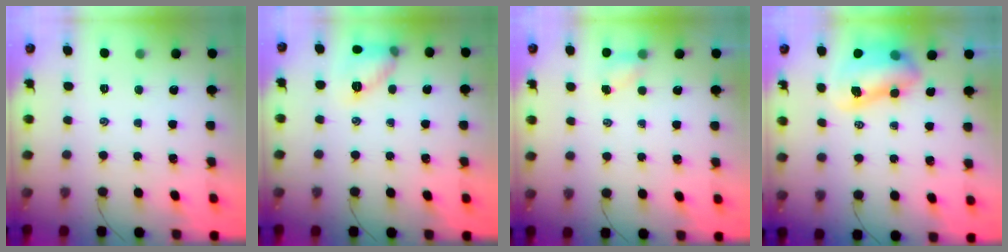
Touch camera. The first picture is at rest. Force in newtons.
{"total": 9.7, "press": 9.6, "slide": 1.1}
{"total": 3.6, "press": 3.5, "slide": 1.1}
{"total": 9.9, "press": 9.6, "slide": 2.1}